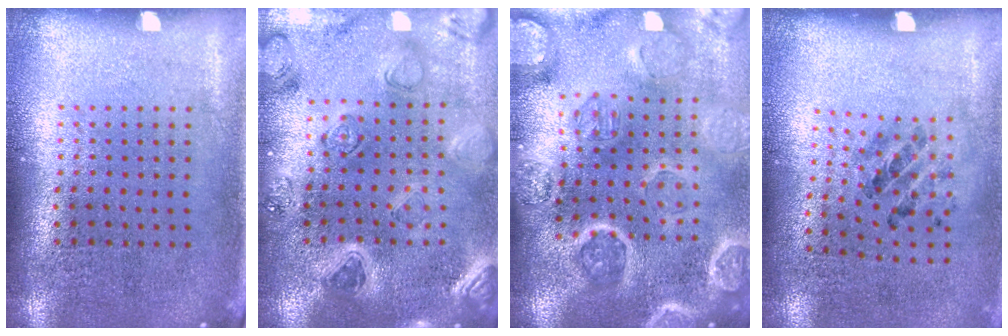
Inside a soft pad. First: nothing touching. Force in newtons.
{"total": 2.2, "press": 2.2, "slide": 0.4}
{"total": 4.3, "press": 3.9, "slide": 1.8}
{"total": 1.2, "press": 0.7, "slide": 1.0}